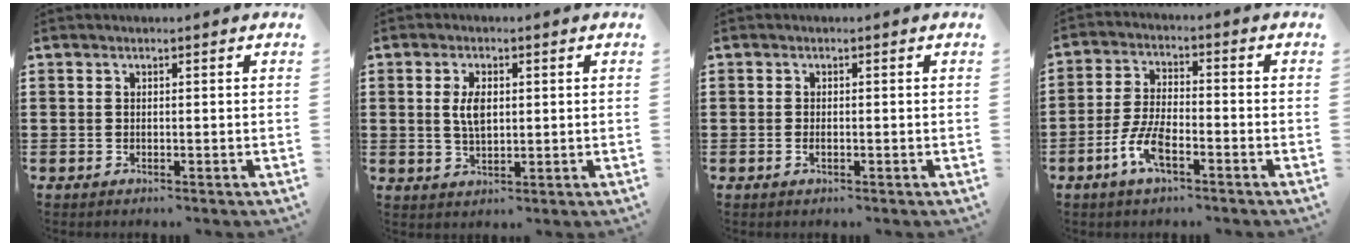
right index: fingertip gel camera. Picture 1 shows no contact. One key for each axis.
{"total": 4.3, "fx": 0.6, "fy": 2.0, "fz": 3.7, "tx": -0.076, "ty": 0.009, "tz": 0.009}
{"total": 0.8, "fx": -0.3, "fy": 0.2, "fz": 0.7, "tx": -0.016, "ty": -0.008, "tz": -0.003}
{"total": 6.6, "fx": -3.4, "fy": 2.3, "fz": 5.2, "tx": -0.127, "ty": -0.009, "tz": -0.068}